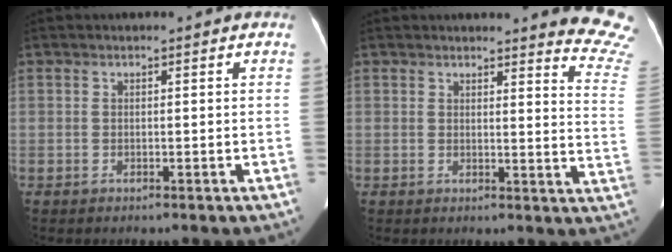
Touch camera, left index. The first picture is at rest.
{"total": 10.1, "force": [10.0, -0.1, 1.6], "torque": [0.010, -0.110, 0.074]}